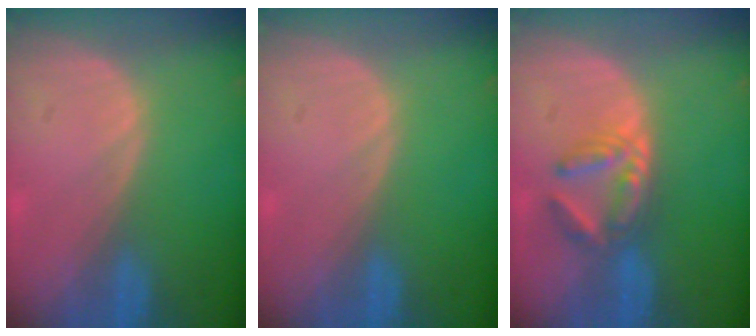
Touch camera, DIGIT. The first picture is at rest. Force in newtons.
{"total": 0.0}
{"total": 5.7, "press": 5.1, "slide": 2.6}